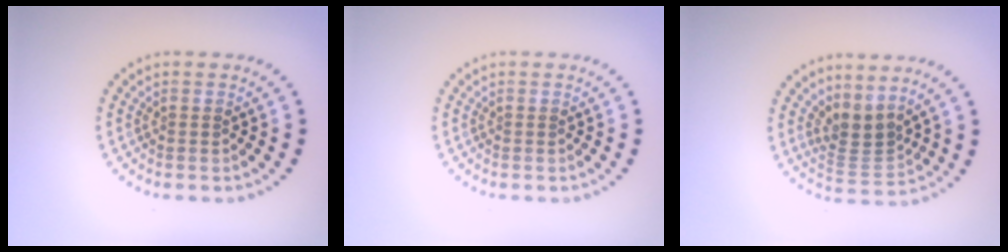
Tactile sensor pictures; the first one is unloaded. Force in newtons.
{"total": 0.0}
{"total": 2.8, "press": 1.9, "slide": 2.1}